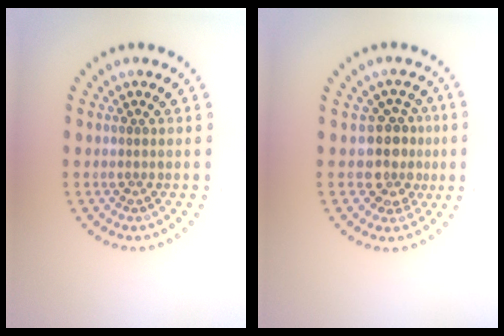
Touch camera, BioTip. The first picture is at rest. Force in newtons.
{"total": 3.6, "press": 2.9, "slide": 2.2}